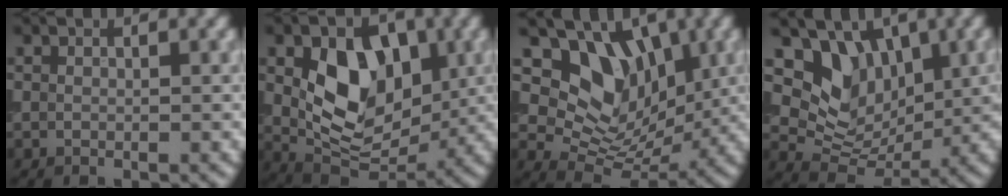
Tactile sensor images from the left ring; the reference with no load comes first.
{"total": 8.1, "force": [1.4, 5.4, 5.9], "torque": [-0.100, -0.012, 0.023]}
{"total": 8.1, "force": [3.2, 6.0, 4.5], "torque": [-0.062, -0.016, 0.052]}
{"total": 6.6, "force": [2.9, 4.7, 3.6], "torque": [-0.059, -0.014, 0.049]}